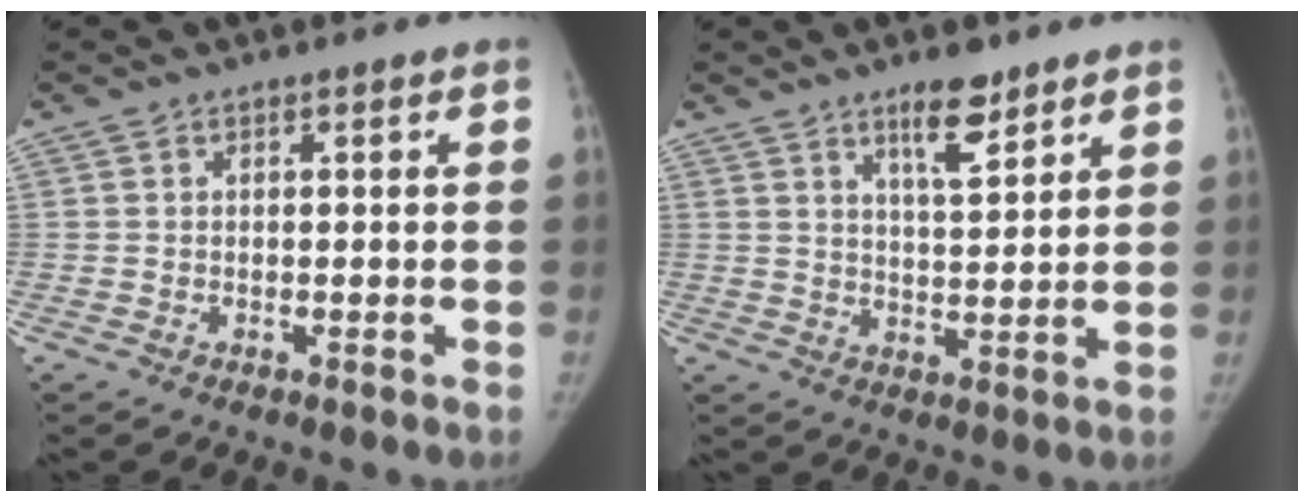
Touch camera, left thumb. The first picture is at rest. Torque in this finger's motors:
{"motor_torque": [0.34, -0.27, 1.07, -0.61, 0.21]}